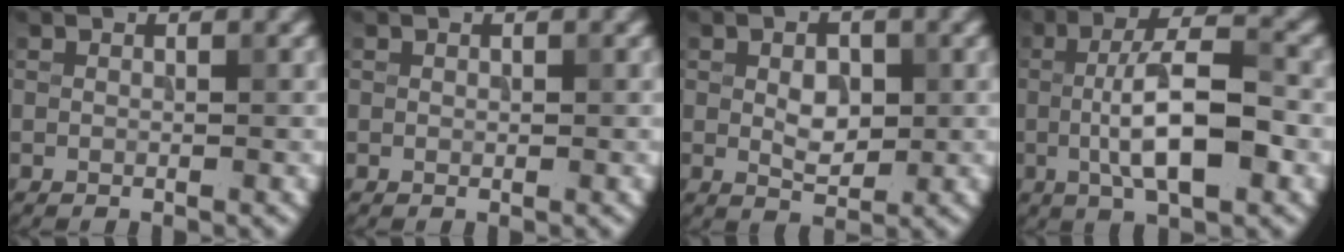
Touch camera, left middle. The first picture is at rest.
{"total": 0.0}
{"total": 3.0, "force": [0.2, 1.8, 2.4], "torque": [-0.041, -0.001, 0.004]}
{"total": 7.7, "force": [-1.0, 2.4, 7.2], "torque": [-0.123, 0.008, -0.022]}